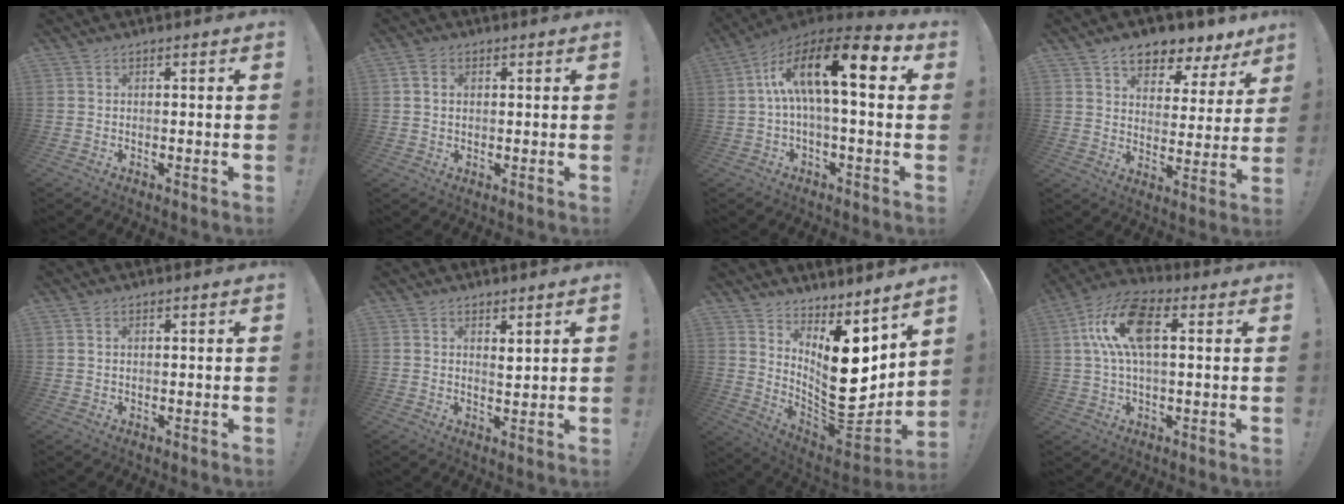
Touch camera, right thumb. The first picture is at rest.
{"total": 3.5, "force": [1.0, 2.6, 2.1], "torque": [-0.036, 0.007, 0.018]}
{"total": 16.0, "force": [4.4, 4.7, 14.6], "torque": [-0.274, -0.020, 0.063]}
{"total": 8.4, "force": [6.4, 4.1, 3.6], "torque": [-0.050, -0.054, 0.116]}
{"total": 1.0, "force": [0.6, 0.6, 0.5], "torque": [-0.011, 0.004, 0.010]}
{"total": 2.6, "force": [2.2, 1.0, 0.8], "torque": [0.009, -0.018, 0.034]}
{"total": 18.2, "force": [4.0, 9.2, 15.1], "torque": [-0.206, -0.050, 0.084]}
{"total": 14.6, "force": [3.1, 7.4, 12.2], "torque": [-0.226, 0.011, 0.057]}